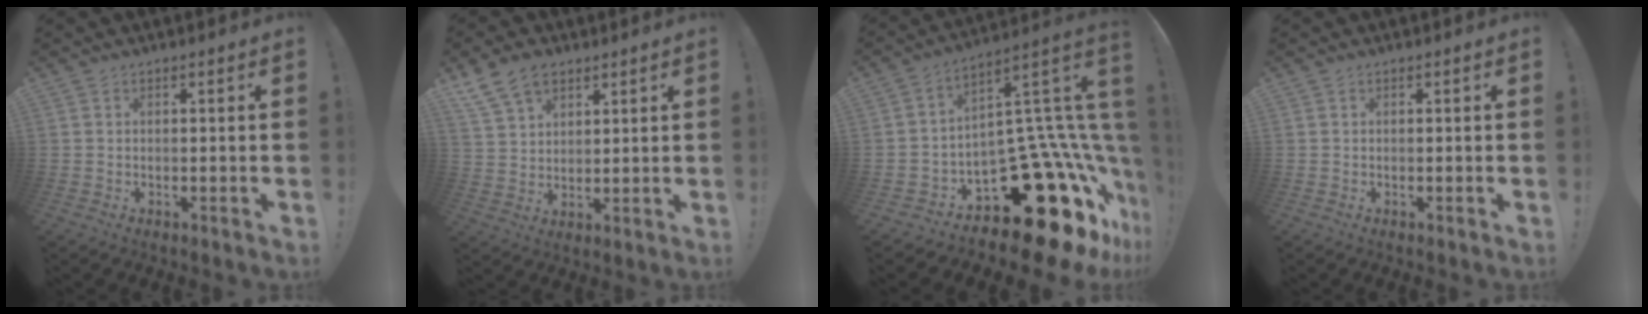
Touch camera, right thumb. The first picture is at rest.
{"total": 10.1, "force": [6.6, 6.4, 4.0], "torque": [-0.067, -0.030, 0.131]}
{"total": 27.8, "force": [-12.9, 13.4, 20.7], "torque": [-0.228, 0.037, -0.164]}
{"total": 0.0}